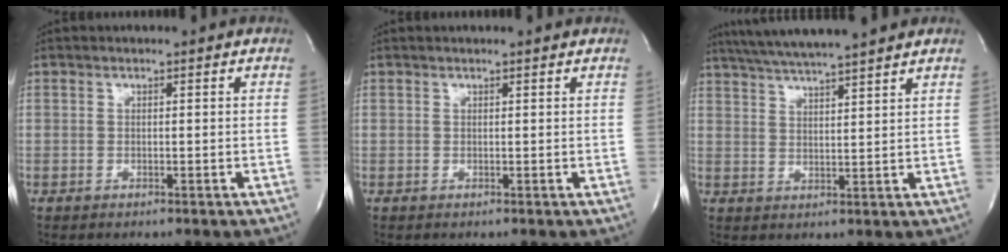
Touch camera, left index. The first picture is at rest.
{"total": 1.8, "force": [1.7, 0.1, 0.6], "torque": [-0.012, 0.012, 0.018]}
{"total": 12.6, "force": [11.0, -0.2, 6.1], "torque": [-0.110, 0.023, 0.165]}